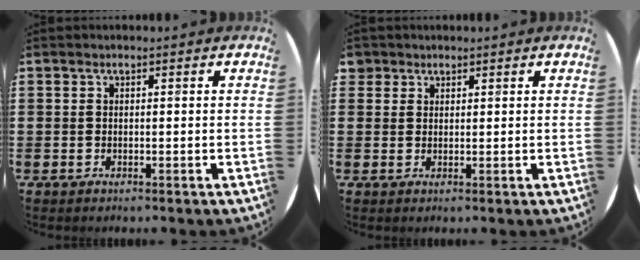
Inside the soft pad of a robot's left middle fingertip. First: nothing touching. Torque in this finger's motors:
{"motor_torque": [-0.01, 0.05, 0.00, 0.00]}